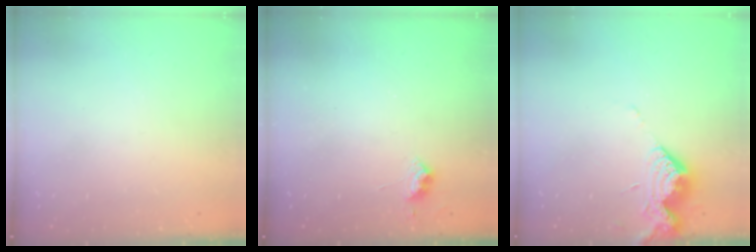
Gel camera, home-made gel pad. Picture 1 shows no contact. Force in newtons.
{"total": 6.7, "press": 6.7, "slide": 0.5}
{"total": 8.0, "press": 7.9, "slide": 0.9}